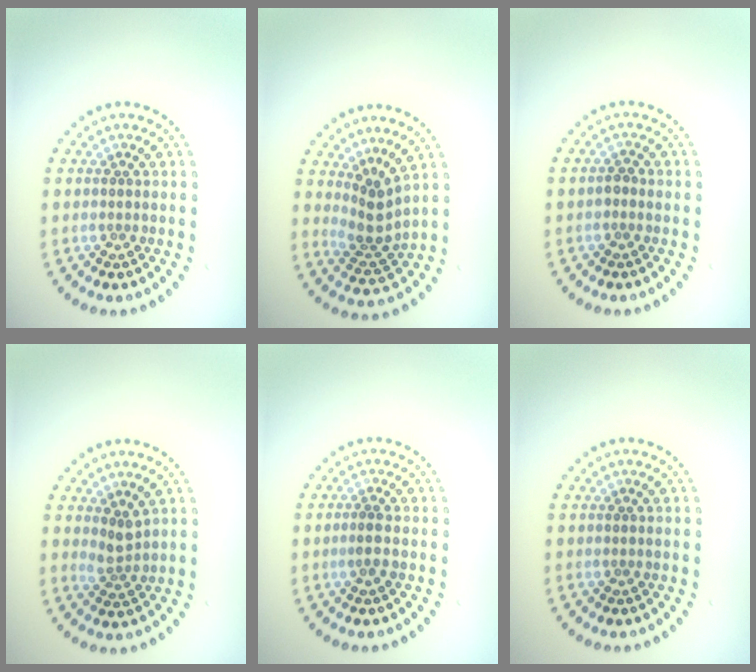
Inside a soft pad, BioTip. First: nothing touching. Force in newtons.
{"total": 2.8, "press": 2.0, "slide": 1.9}
{"total": 0.8, "press": 0.8, "slide": 0.2}
{"total": 1.8, "press": 1.3, "slide": 1.3}
{"total": 1.2, "press": 1.0, "slide": 0.5}
{"total": 0.0}